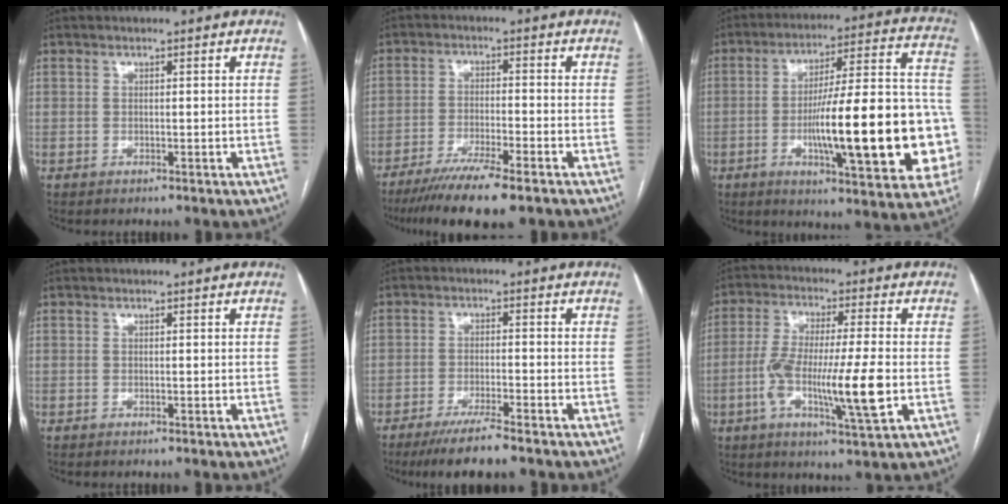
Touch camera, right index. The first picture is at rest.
{"total": 10.0, "force": [-7.3, 0.7, 6.7], "torque": [-0.107, -0.023, -0.119]}
{"total": 24.7, "force": [-5.4, 3.8, 23.8], "torque": [-0.281, 0.021, -0.071]}
{"total": 0.0}
{"total": 6.8, "force": [-5.3, 0.3, 4.3], "torque": [-0.072, -0.016, -0.090]}
{"total": 13.1, "force": [-2.9, 0.9, 12.8], "torque": [-0.238, -0.008, -0.054]}